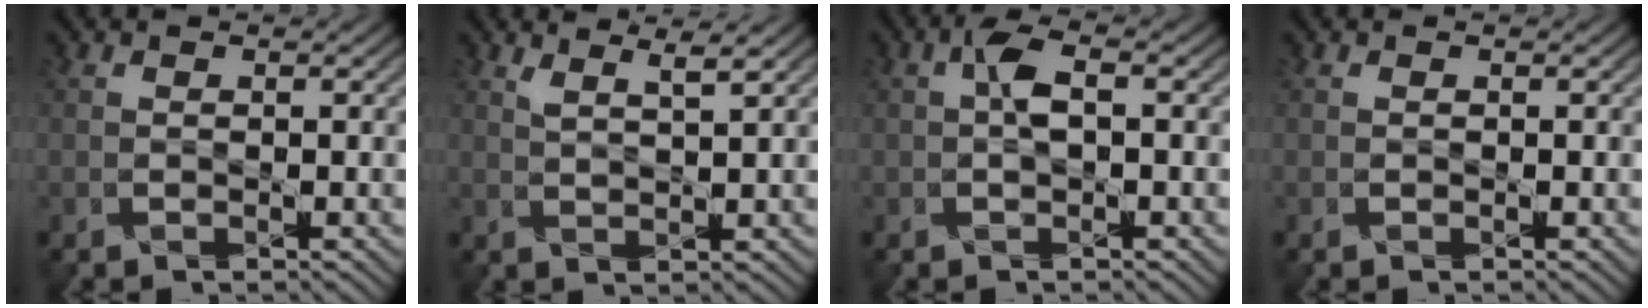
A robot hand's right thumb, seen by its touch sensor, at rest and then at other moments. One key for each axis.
{"total": 2.3, "fx": 2.0, "fy": 0.0, "fz": 1.2, "tx": -0.016, "ty": 0.005, "tz": 0.037}
{"total": 2.2, "fx": 0.2, "fy": 0.8, "fz": 2.0, "tx": -0.042, "ty": 0.009, "tz": 0.003}
{"total": 0.0}